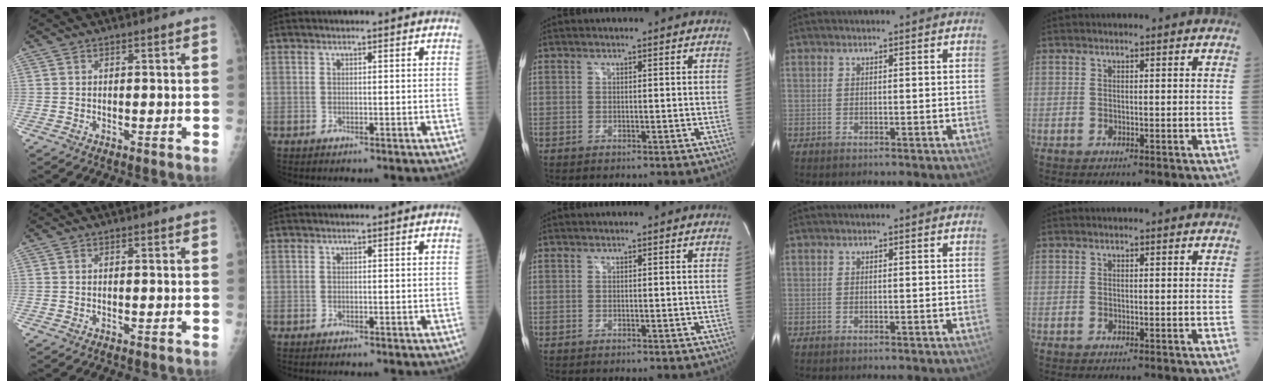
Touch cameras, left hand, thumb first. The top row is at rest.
{}